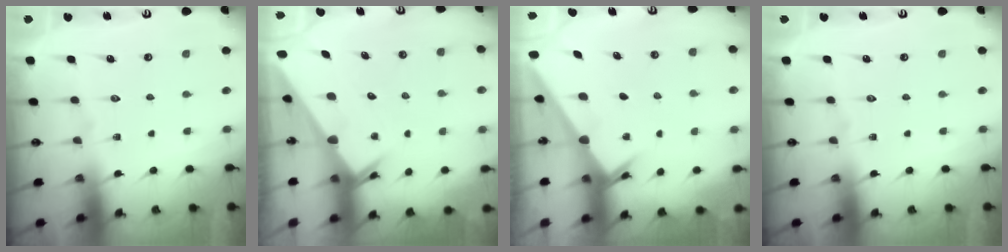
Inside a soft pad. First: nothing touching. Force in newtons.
{"total": 2.1, "press": 2.1, "slide": 0.1}
{"total": 2.1, "press": 2.1, "slide": 0.3}
{"total": 0.0}